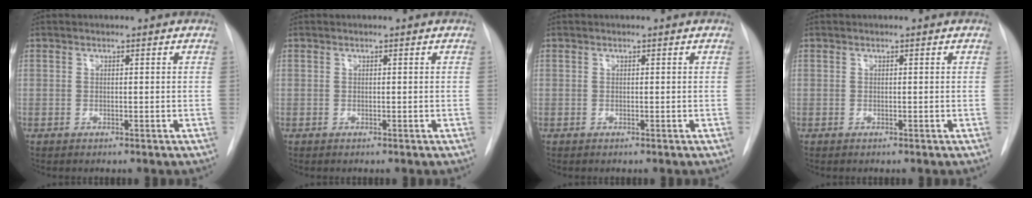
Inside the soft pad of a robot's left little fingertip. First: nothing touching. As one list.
[{"total": 0.0}, {"total": 0.0}, {"total": 0.0}]